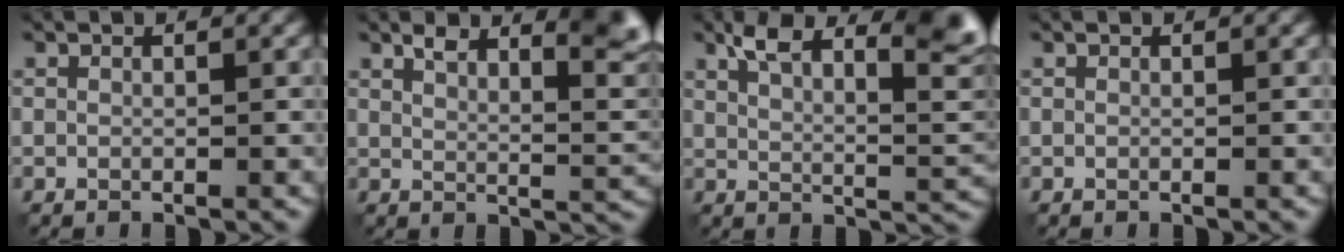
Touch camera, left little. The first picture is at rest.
{"total": 5.7, "force": [3.4, 1.6, 4.2], "torque": [-0.051, 0.004, 0.052]}
{"total": 8.8, "force": [4.9, 2.7, 6.8], "torque": [-0.101, 0.013, 0.081]}
{"total": 0.0}